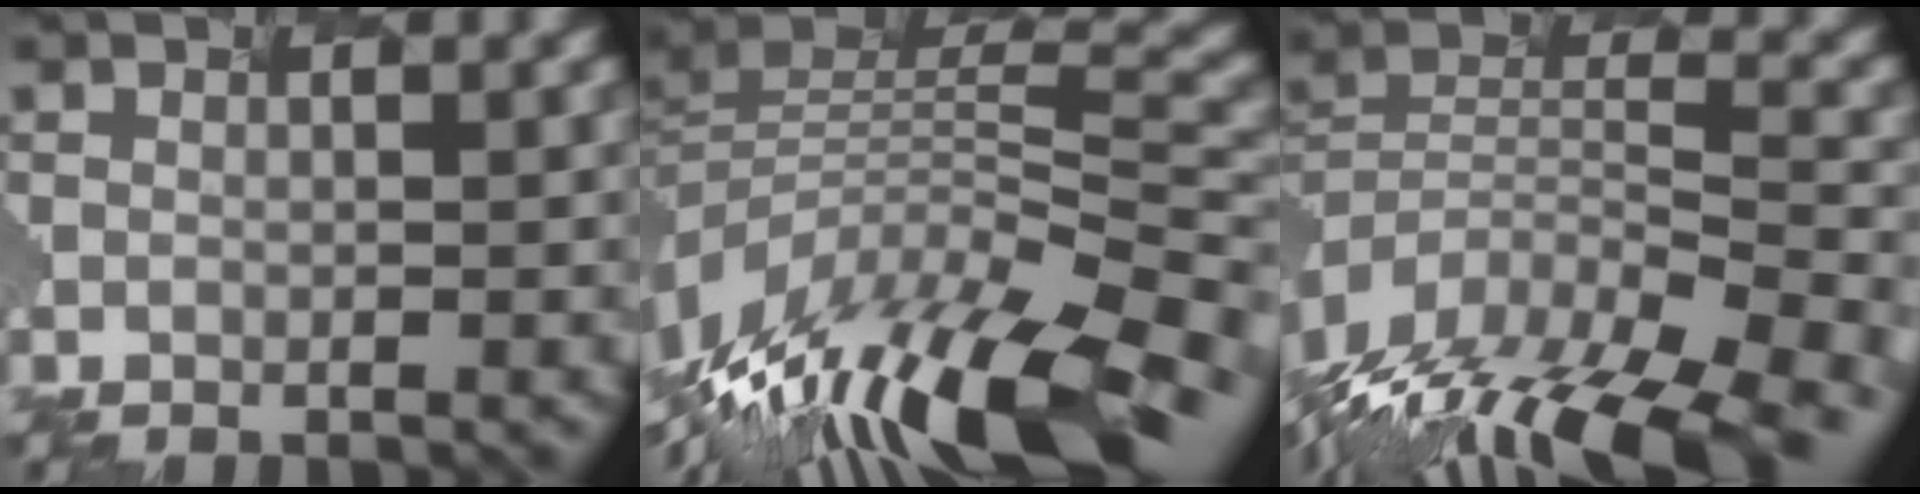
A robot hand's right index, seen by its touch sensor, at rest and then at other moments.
{"total": 14.5, "force": [-11.0, 4.3, 8.4], "torque": [-0.218, 0.007, -0.175]}
{"total": 14.9, "force": [-13.0, 3.2, 6.6], "torque": [-0.152, -0.003, -0.178]}